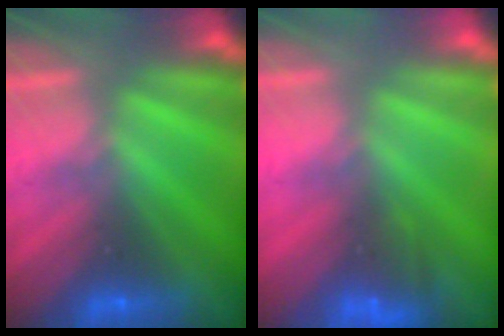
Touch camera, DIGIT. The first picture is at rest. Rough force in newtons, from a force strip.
{"total": 4.5}